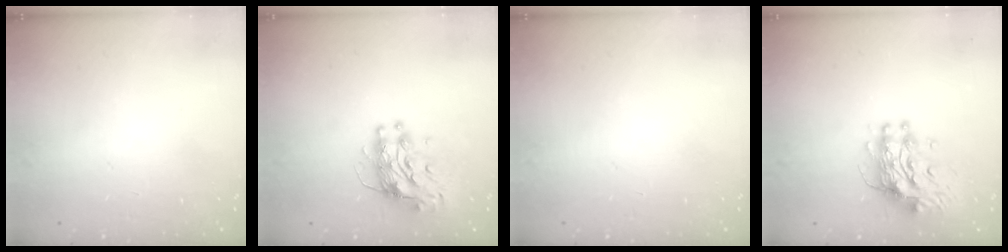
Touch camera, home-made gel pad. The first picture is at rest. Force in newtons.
{"total": 9.1, "press": 9.1, "slide": 0.8}
{"total": 0.0}
{"total": 11.0, "press": 10.9, "slide": 1.0}